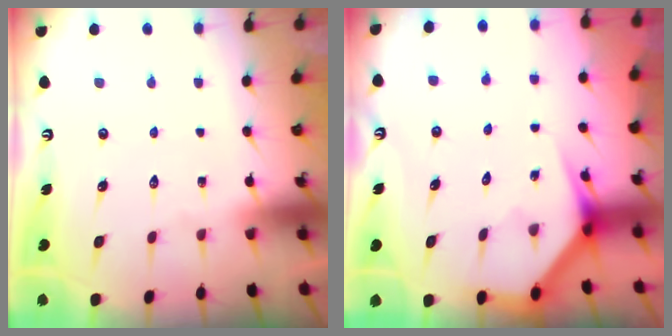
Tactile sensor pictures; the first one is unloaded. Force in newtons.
{"total": 3.6, "press": 3.6, "slide": 0.3}